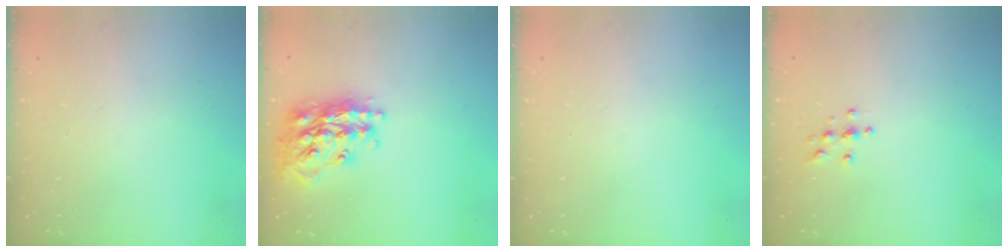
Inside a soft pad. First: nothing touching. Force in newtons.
{"total": 21.9, "press": 21.8, "slide": 1.8}
{"total": 0.0}
{"total": 3.8, "press": 3.8, "slide": 0.5}